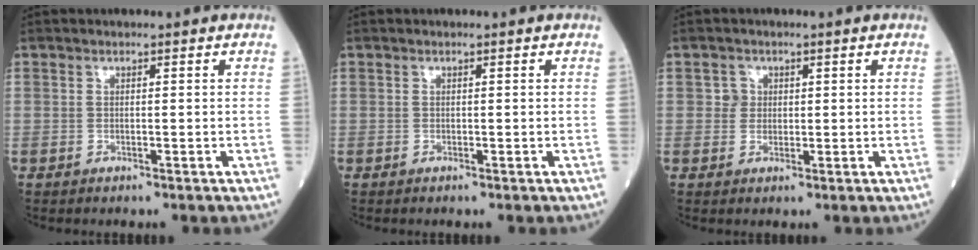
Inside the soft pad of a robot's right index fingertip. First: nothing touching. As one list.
[{"total": 0.0}, {"total": 1.9, "force": [0.5, 1.8, 0.3], "torque": [0.001, 0.000, 0.004]}]